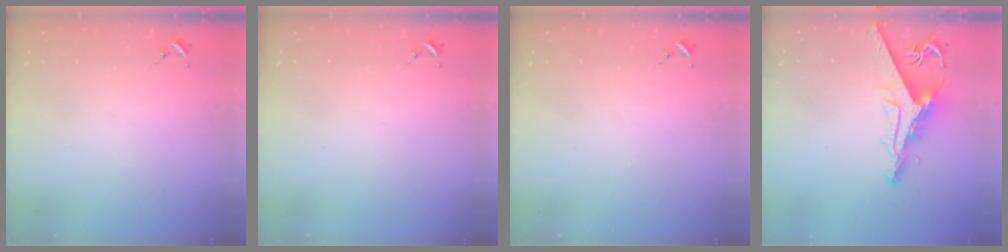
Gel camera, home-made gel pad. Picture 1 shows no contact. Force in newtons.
{"total": 0.0}
{"total": 0.0}
{"total": 10.3, "press": 10.2, "slide": 1.1}